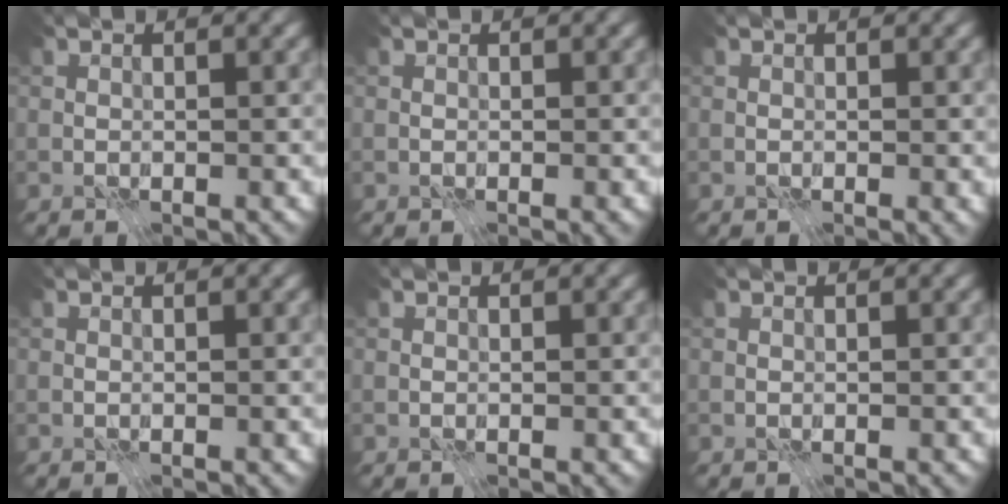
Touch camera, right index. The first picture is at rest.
{"total": 0.0}
{"total": 0.0}
{"total": 0.0}
{"total": 0.0}
{"total": 0.0}